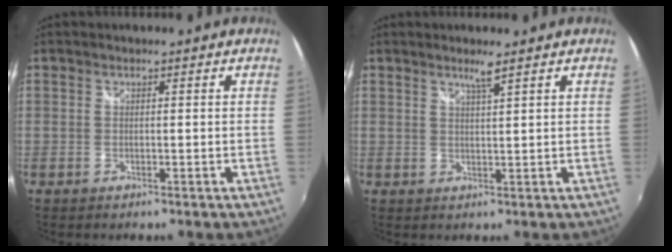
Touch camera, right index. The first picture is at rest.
{"total": 2.2, "force": [1.6, -0.5, 1.4], "torque": [-0.027, -0.004, 0.027]}